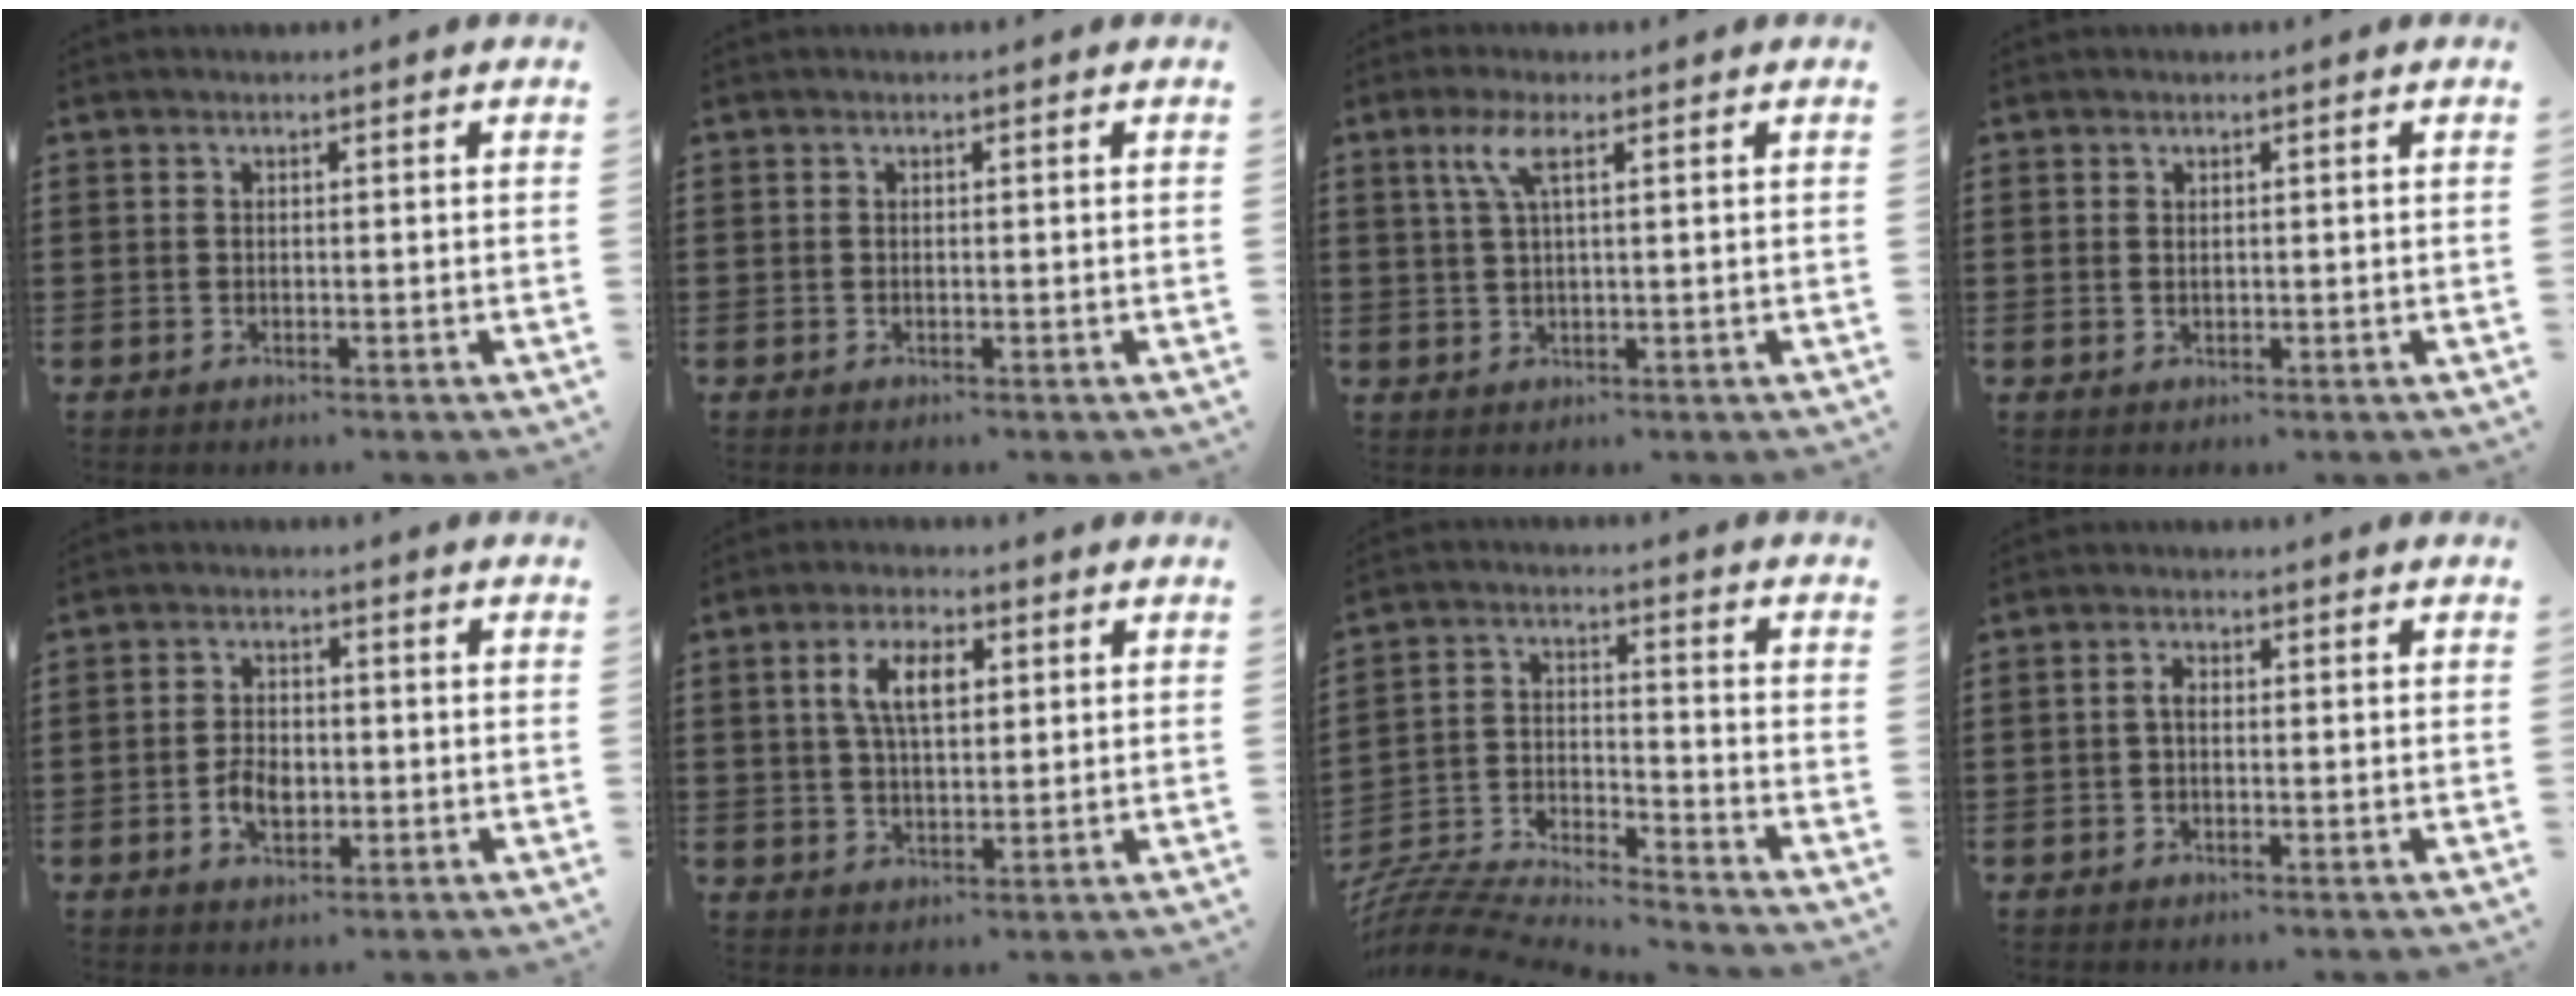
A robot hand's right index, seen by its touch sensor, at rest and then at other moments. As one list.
[{"total": 0.0}, {"total": 4.2, "force": [1.6, 0.7, 3.9], "torque": [-0.090, 0.004, 0.023]}, {"total": 0.8, "force": [0.4, 0.5, 0.4], "torque": [-0.010, 0.004, 0.008]}, {"total": 4.0, "force": [-1.0, 2.5, 3.0], "torque": [-0.062, 0.002, -0.019]}, {"total": 6.1, "force": [1.8, 2.9, 5.0], "torque": [-0.108, 0.015, 0.028]}, {"total": 6.1, "force": [-6.0, 0.3, 0.5], "torque": [-0.026, -0.010, -0.128]}, {"total": 1.6, "force": [-0.2, 0.8, 1.4], "torque": [-0.028, 0.001, -0.005]}]